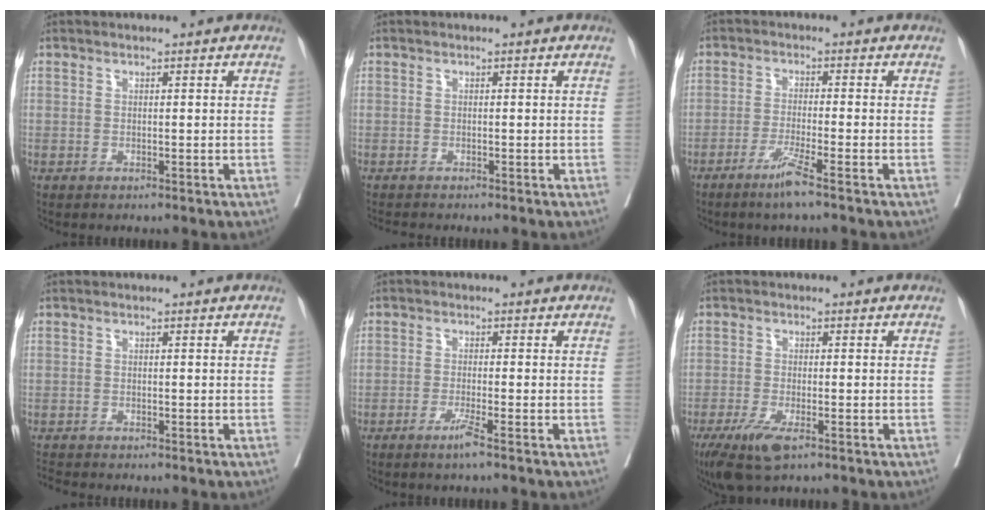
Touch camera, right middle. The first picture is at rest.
{"total": 1.0, "force": [-1.0, -0.3, 0.1], "torque": [-0.011, -0.007, -0.019]}
{"total": 4.3, "force": [-2.8, -0.7, 3.1], "torque": [-0.062, -0.010, -0.057]}
{"total": 1.2, "force": [-1.2, -0.2, -0.1], "torque": [-0.009, -0.011, -0.024]}
{"total": 2.6, "force": [-1.6, -0.5, 1.9], "torque": [-0.038, -0.006, -0.032]}
{"total": 5.7, "force": [-3.4, 1.4, 4.3], "torque": [-0.082, -0.015, -0.058]}